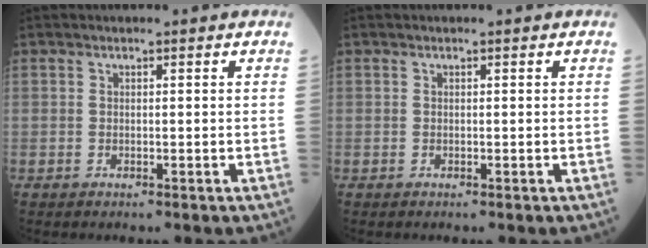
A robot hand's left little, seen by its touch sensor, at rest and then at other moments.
{"total": 0.0}